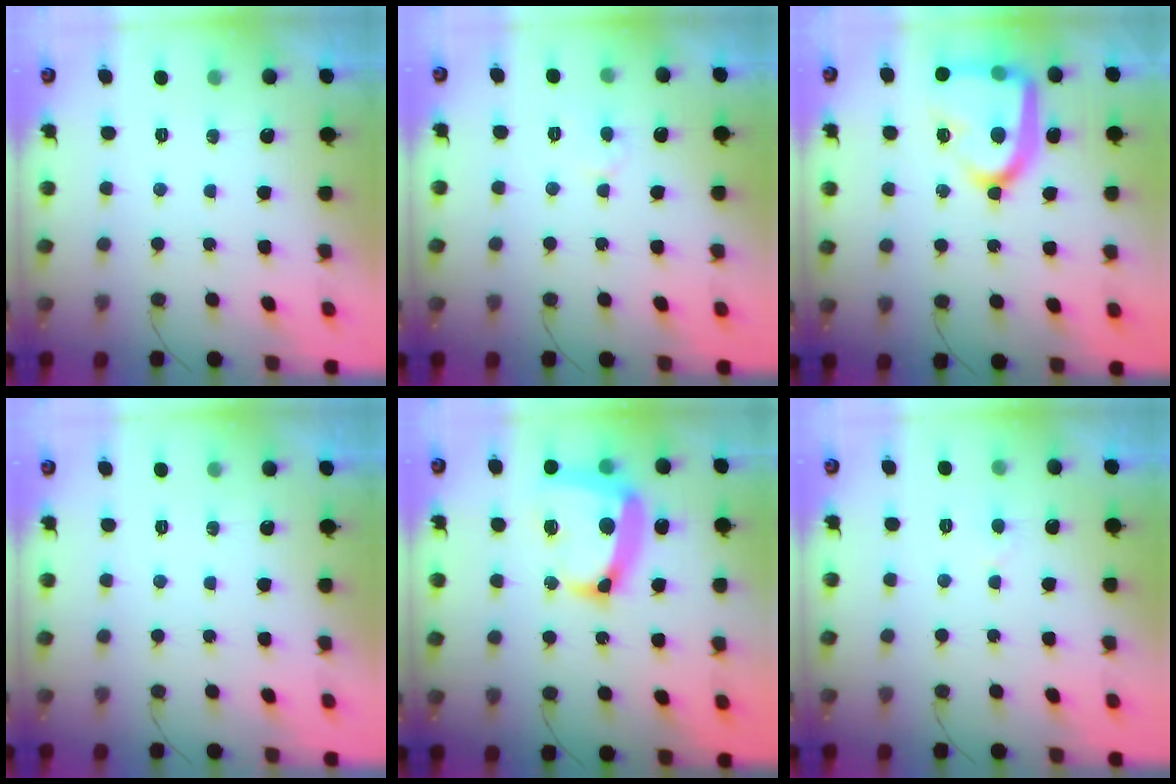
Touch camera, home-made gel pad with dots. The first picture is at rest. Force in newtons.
{"total": 3.2, "press": 3.2, "slide": 0.4}
{"total": 21.7, "press": 21.7, "slide": 1.8}
{"total": 0.0}
{"total": 16.5, "press": 16.4, "slide": 2.1}
{"total": 2.1, "press": 2.1, "slide": 0.3}